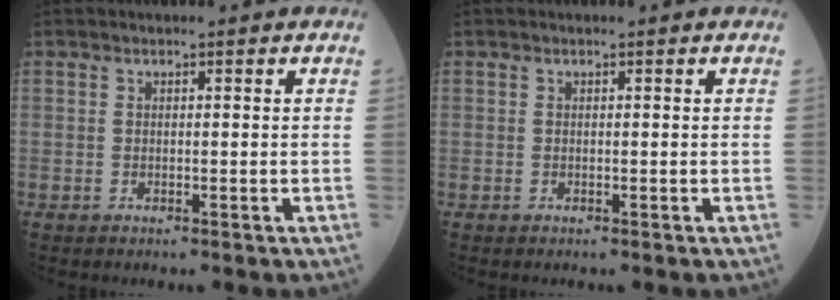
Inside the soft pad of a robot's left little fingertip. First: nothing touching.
{"total": 0.0}